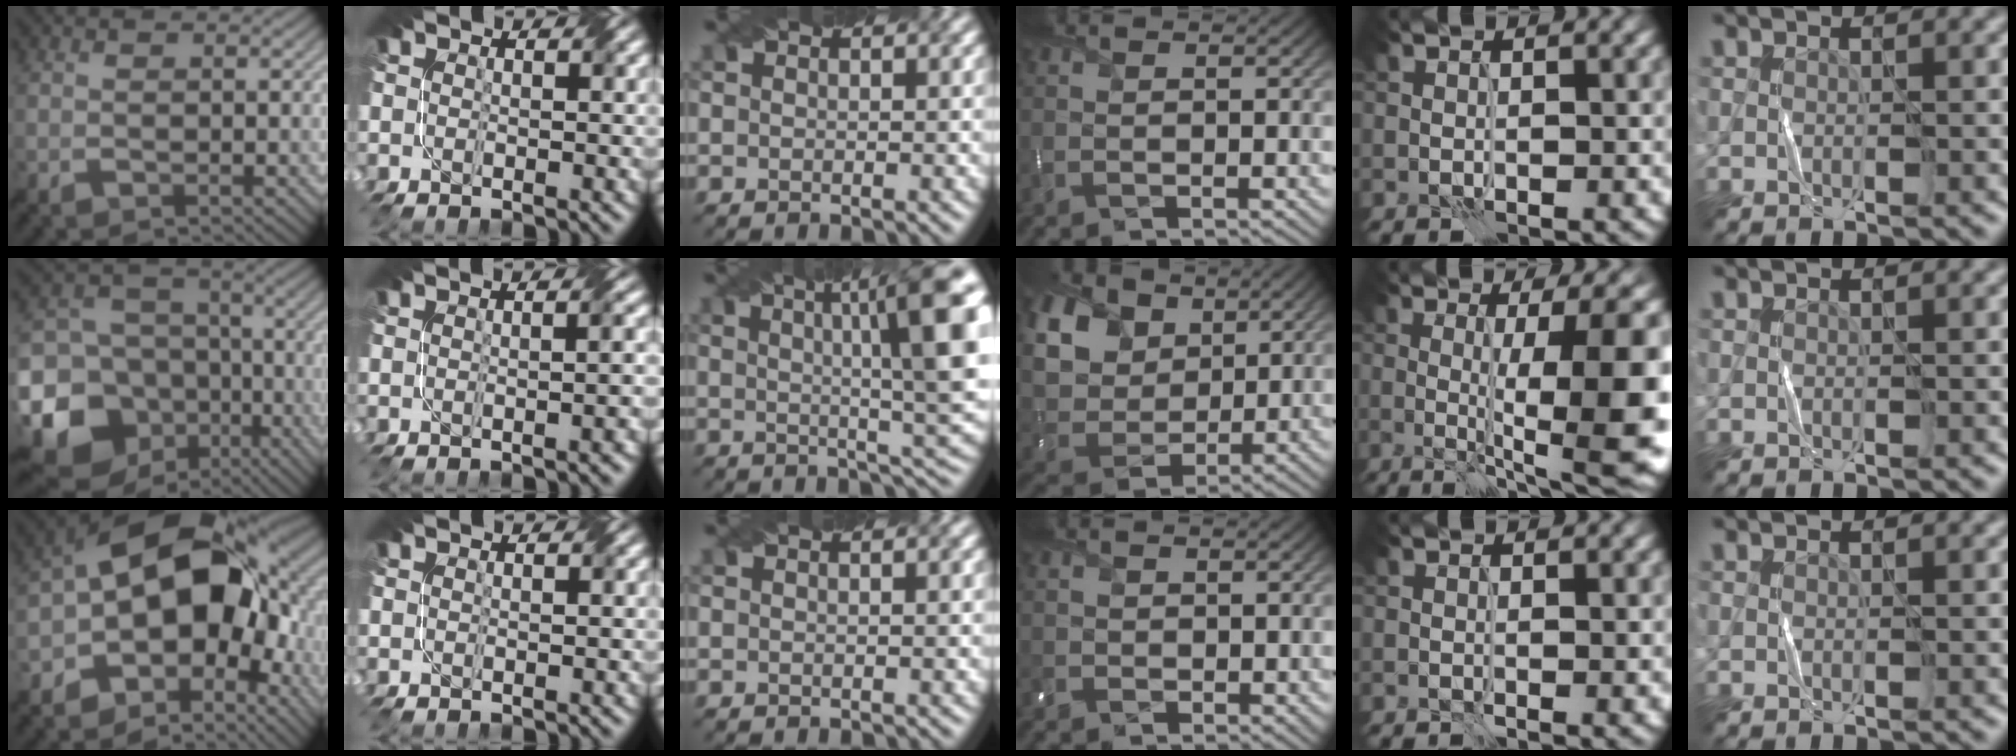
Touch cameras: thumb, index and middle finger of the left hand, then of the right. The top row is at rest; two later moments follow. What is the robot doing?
{"motion": "fold", "object": "bubble wrap"}